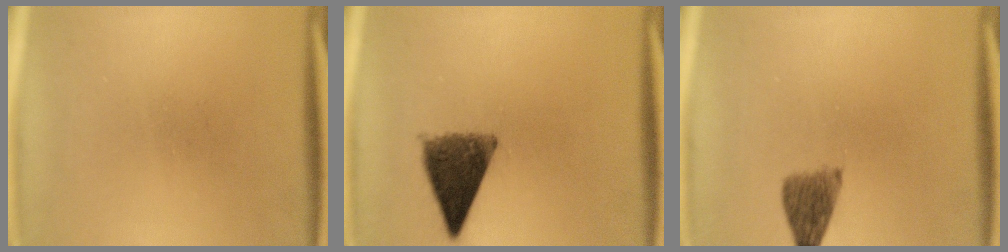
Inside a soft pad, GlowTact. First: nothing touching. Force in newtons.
{"total": 9.1}
{"total": 4.5}